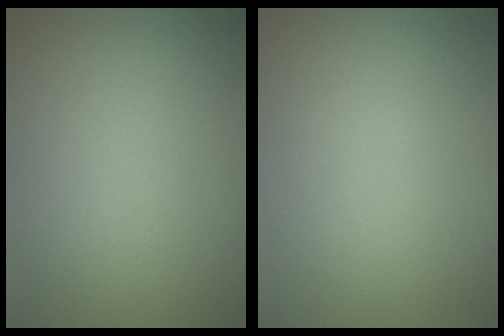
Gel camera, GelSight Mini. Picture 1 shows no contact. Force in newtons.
{"total": 0.0}